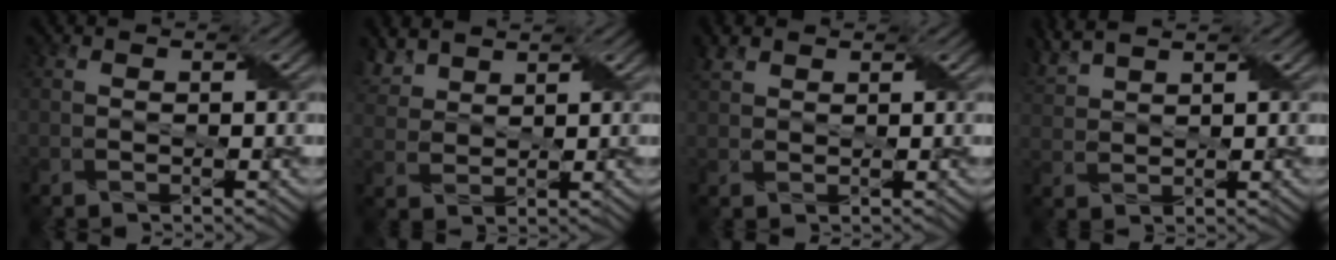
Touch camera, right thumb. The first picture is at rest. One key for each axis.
{"total": 4.7, "fx": 3.5, "fy": 2.3, "fz": 2.1, "tx": -0.064, "ty": 0.013, "tz": 0.074}
{"total": 2.3, "fx": 1.7, "fy": 1.3, "fz": 1.0, "tx": -0.029, "ty": 0.010, "tz": 0.036}
{"total": 3.9, "fx": 3.5, "fy": 0.5, "fz": 1.8, "tx": -0.057, "ty": 0.016, "tz": 0.077}